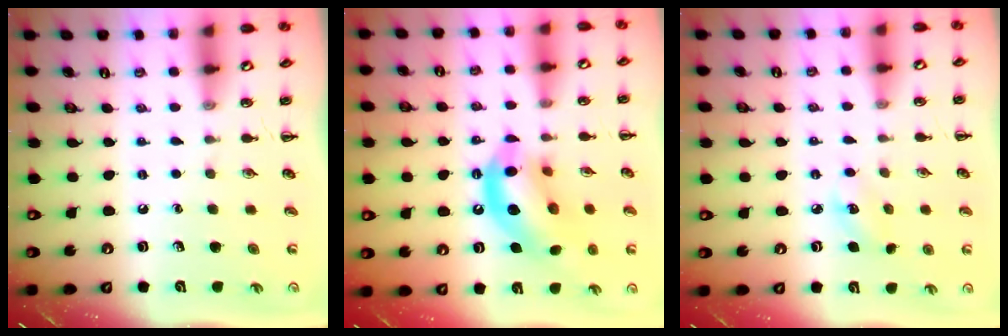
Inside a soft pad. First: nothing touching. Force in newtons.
{"total": 15.6, "press": 15.2, "slide": 3.3}
{"total": 5.6, "press": 5.4, "slide": 1.4}